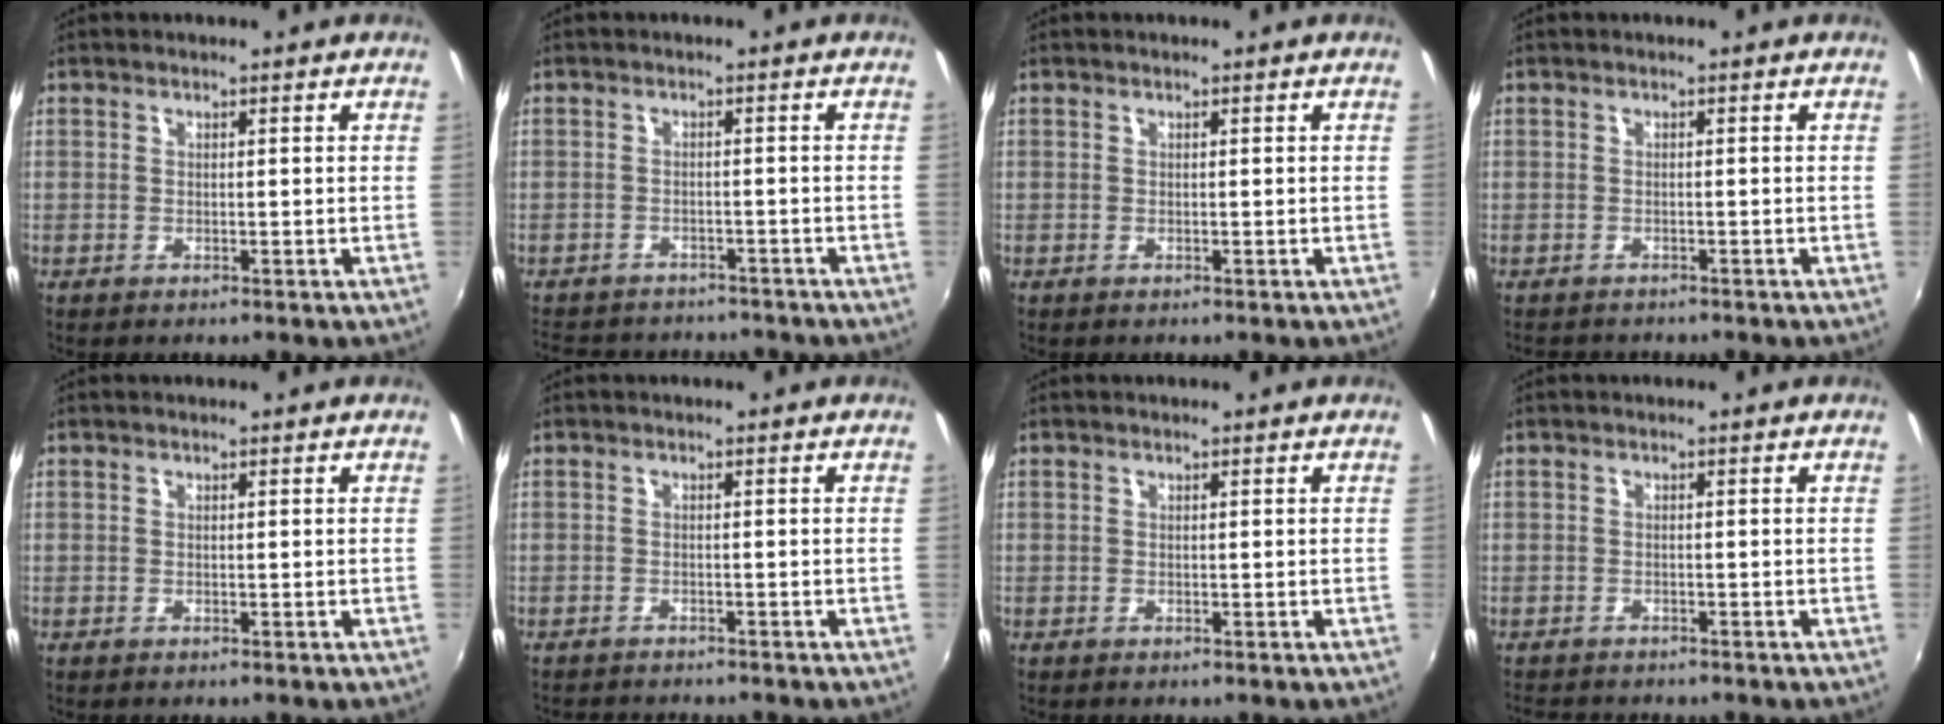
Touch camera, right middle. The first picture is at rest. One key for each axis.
{"total": 11.1, "fx": -9.5, "fy": 4.5, "fz": 3.4, "tx": -0.088, "ty": -0.005, "tz": -0.136}
{"total": 0.0}
{"total": 2.1, "fx": -1.8, "fy": 1.0, "fz": 0.1, "tx": -0.010, "ty": -0.005, "tz": -0.032}
{"total": 0.0}
{"total": 3.3, "fx": -3.2, "fy": 0.5, "fz": 0.8, "tx": -0.026, "ty": -0.016, "tz": -0.052}
{"total": 0.0}
{"total": 3.2, "fx": -2.9, "fy": 1.3, "fz": 0.5, "tx": -0.023, "ty": -0.010, "tz": -0.055}